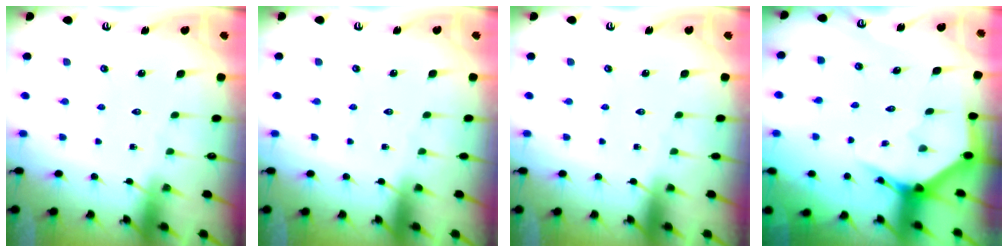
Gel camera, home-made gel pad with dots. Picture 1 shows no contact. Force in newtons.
{"total": 0.0}
{"total": 0.0}
{"total": 3.8, "press": 3.8, "slide": 0.2}